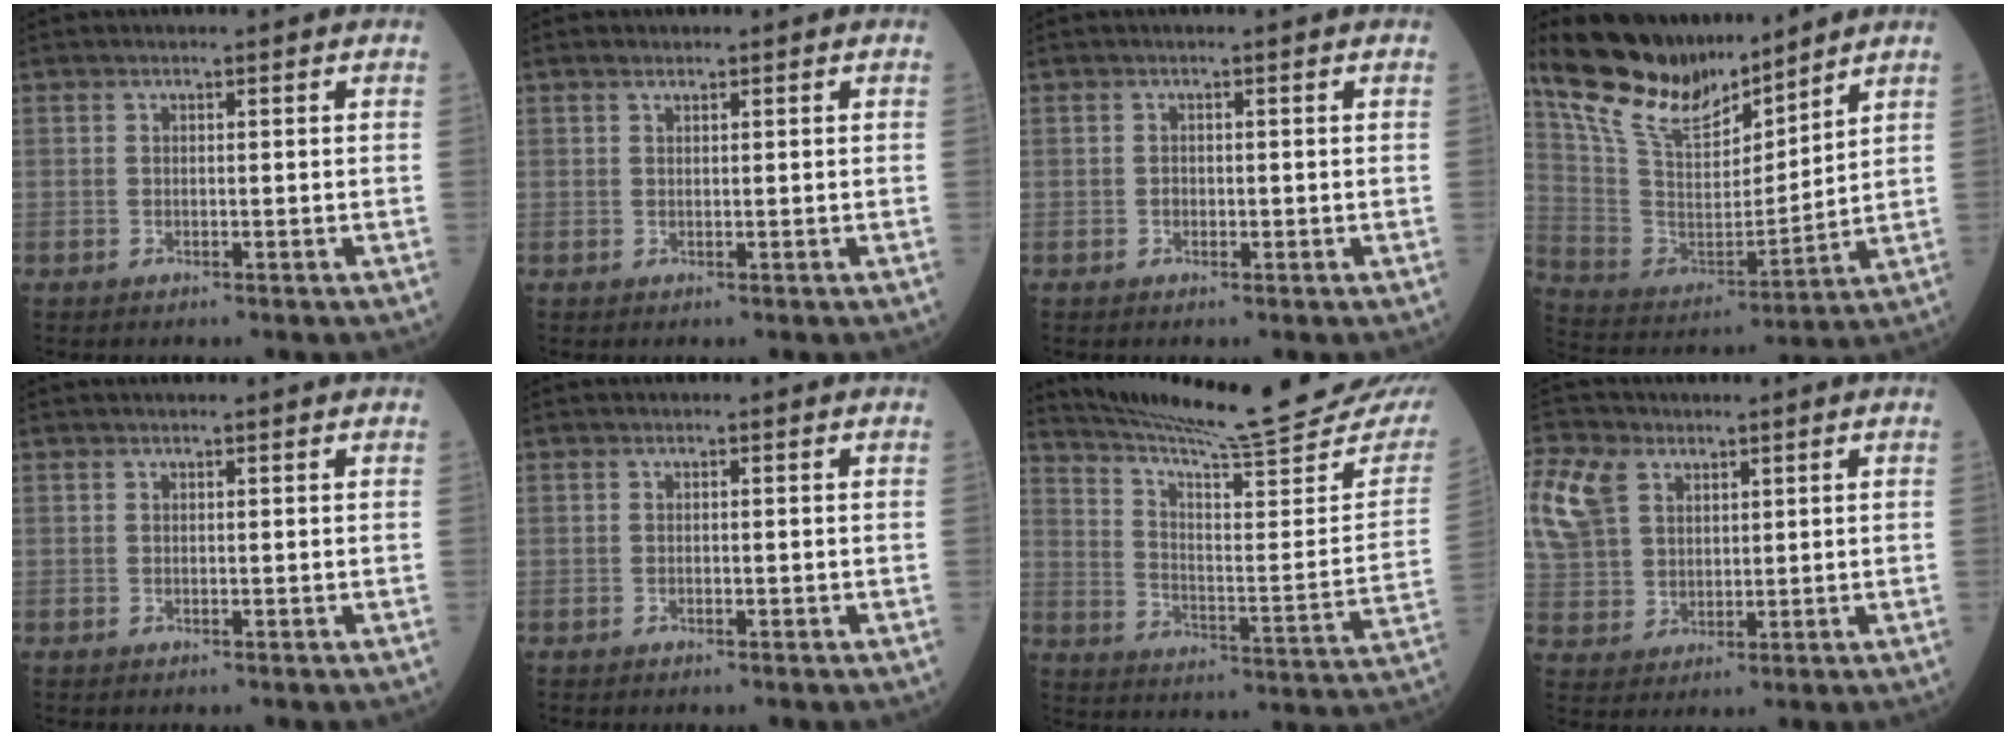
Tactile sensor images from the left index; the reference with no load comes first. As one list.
[{"total": 0.7, "force": [0.5, 0.2, 0.3], "torque": [-0.010, 0.007, 0.012]}, {"total": 0.7, "force": [-0.2, 0.5, 0.5], "torque": [-0.007, 0.002, -0.005]}, {"total": 16.3, "force": [13.6, 4.6, 7.8], "torque": [-0.155, 0.003, 0.261]}, {"total": 0.0}, {"total": 0.6, "force": [-0.4, 0.1, 0.4], "torque": [-0.011, 0.000, -0.005]}, {"total": 25.5, "force": [23.1, -0.2, 10.9], "torque": [-0.175, -0.096, 0.309]}, {"total": 13.0, "force": [5.9, 9.3, 6.8], "torque": [-0.189, 0.028, 0.122]}]